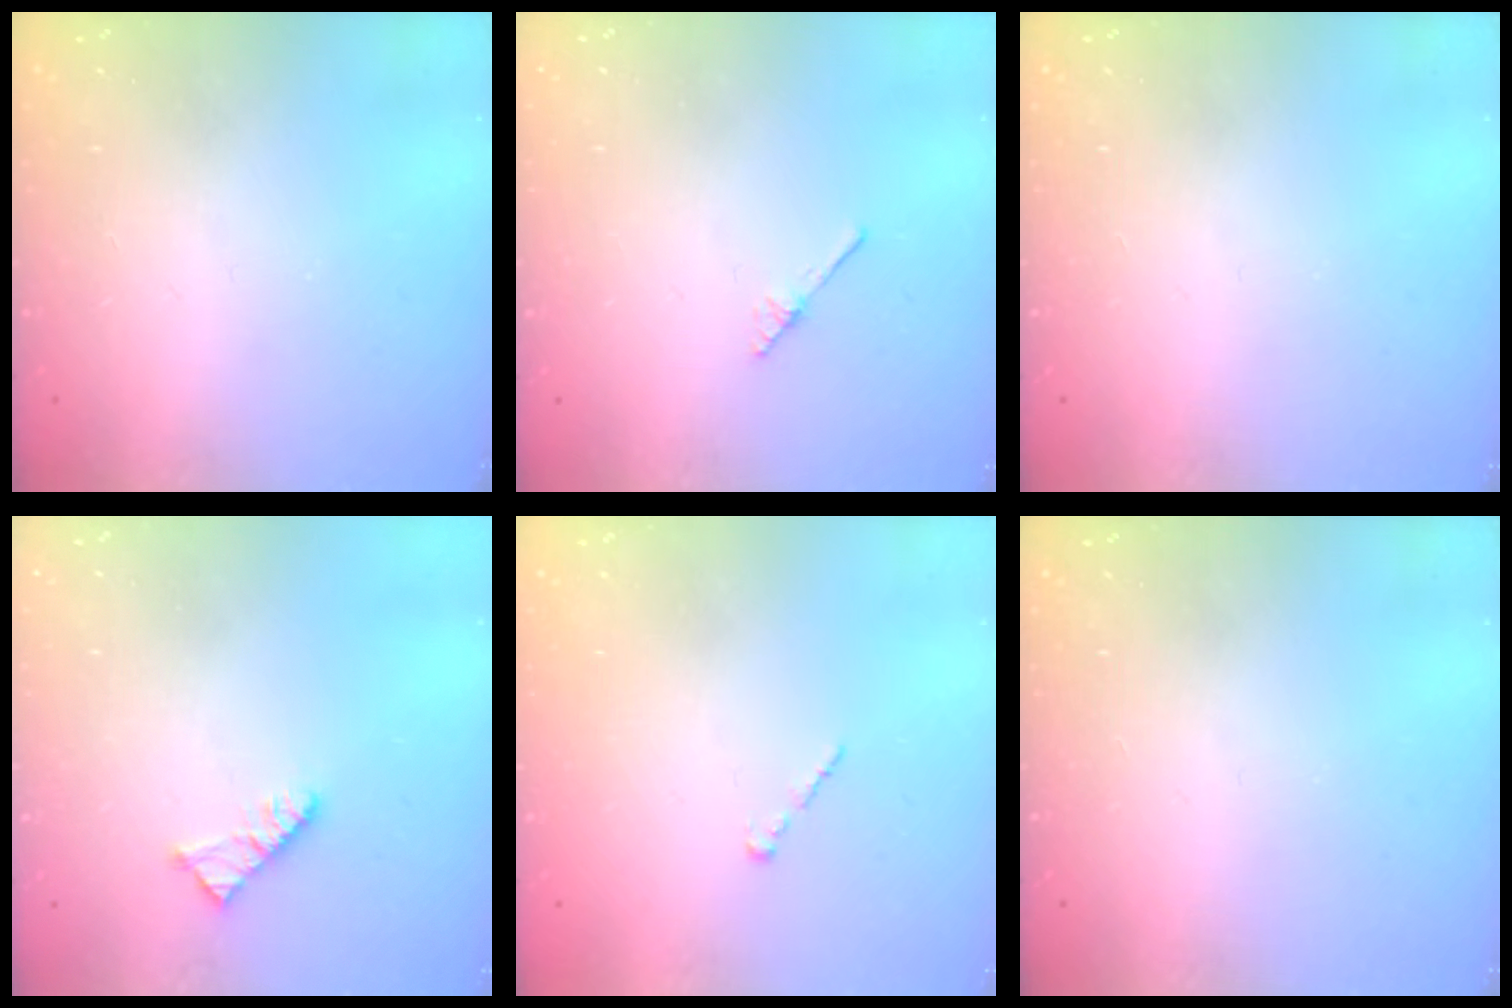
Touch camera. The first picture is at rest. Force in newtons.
{"total": 2.0, "press": 2.0, "slide": 0.2}
{"total": 0.0}
{"total": 5.2, "press": 5.2, "slide": 0.6}
{"total": 1.0, "press": 0.8, "slide": 0.5}
{"total": 0.0}